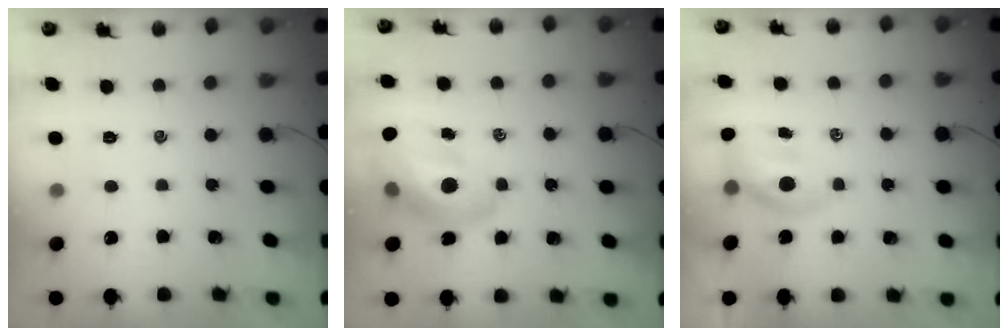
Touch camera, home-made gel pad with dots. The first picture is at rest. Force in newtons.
{"total": 14.0, "press": 13.5, "slide": 3.6}
{"total": 5.6, "press": 5.6, "slide": 0.4}